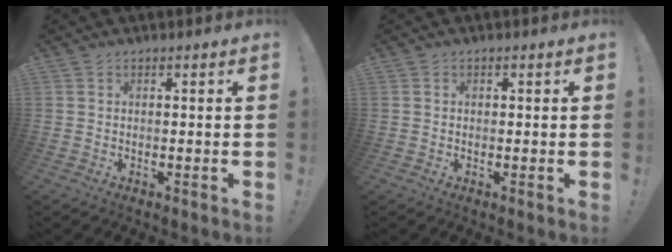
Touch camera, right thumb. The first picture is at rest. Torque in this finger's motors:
{"motor_torque": [-0.19, 0.03, -0.21, 0.07, 0.04]}